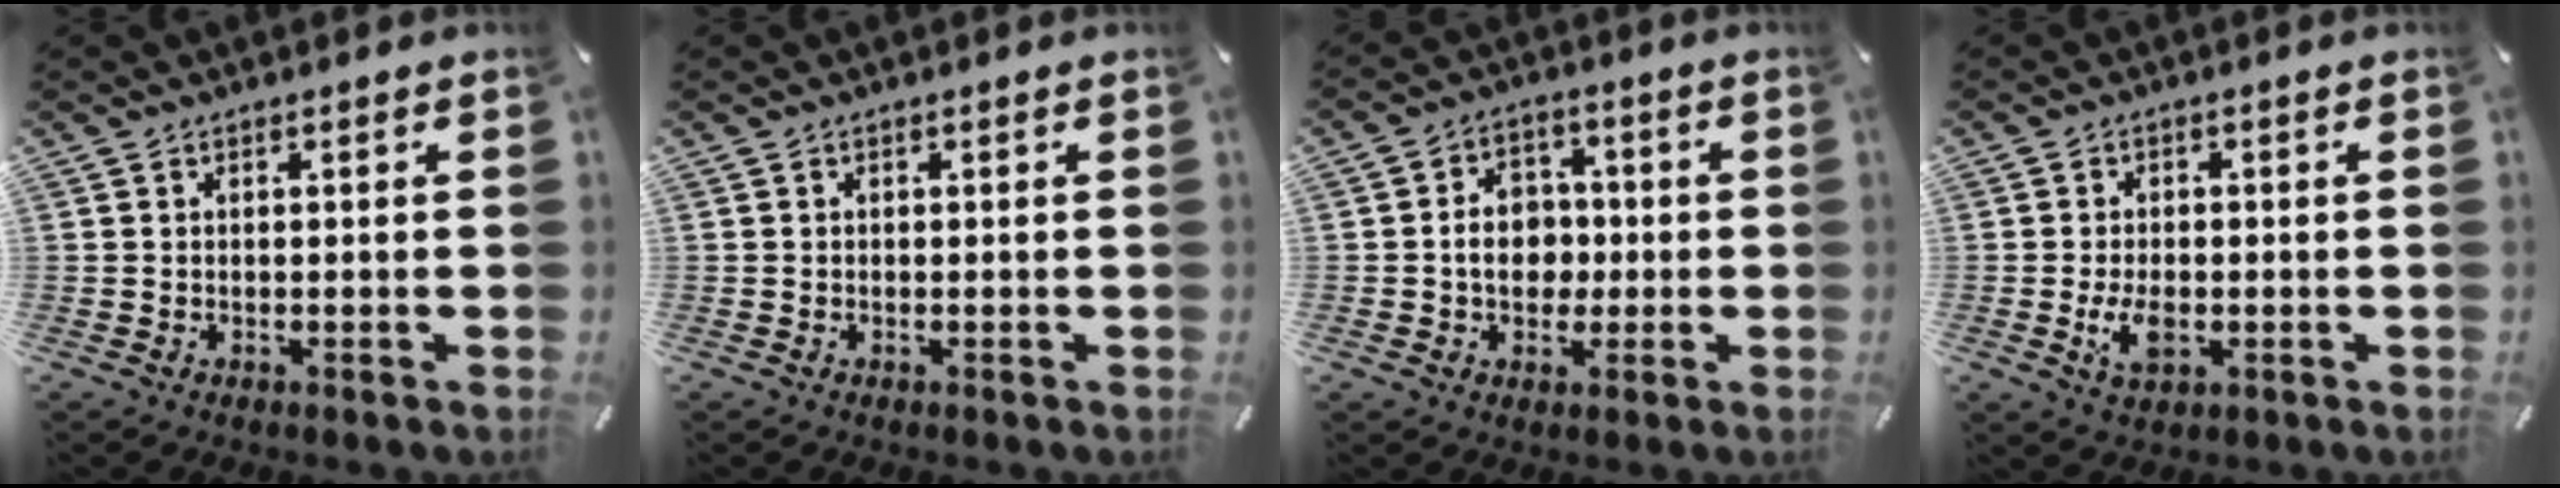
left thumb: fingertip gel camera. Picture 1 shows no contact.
{"total": 0.0}
{"total": 8.0, "force": [-0.8, 6.5, 4.6], "torque": [-0.074, 0.009, -0.016]}
{"total": 5.4, "force": [-1.3, 3.4, 4.0], "torque": [-0.095, -0.002, -0.025]}